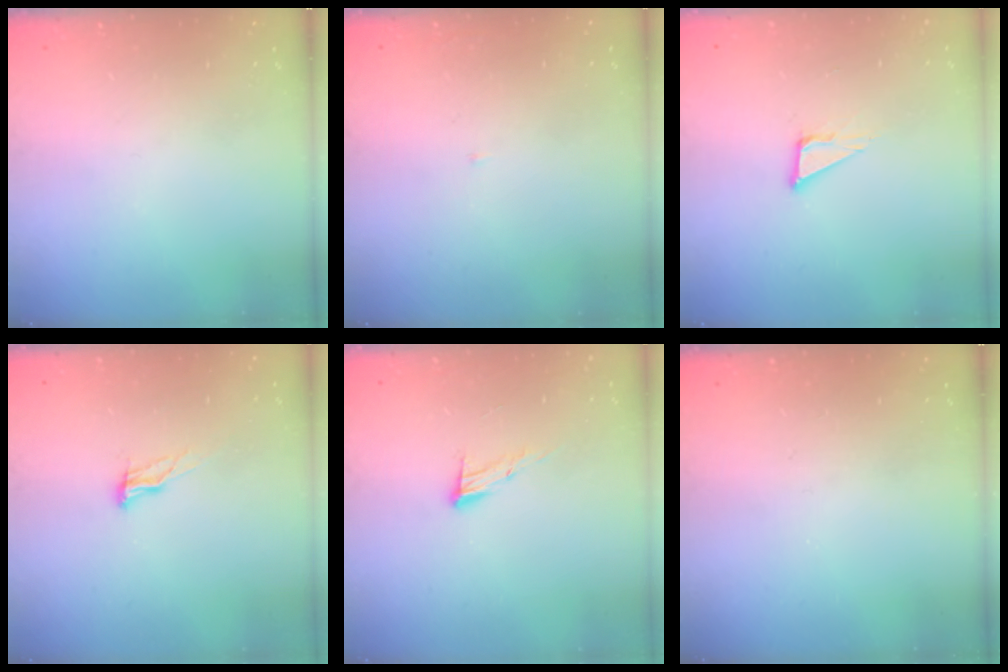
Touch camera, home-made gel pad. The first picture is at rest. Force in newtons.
{"total": 2.0, "press": 2.0, "slide": 0.2}
{"total": 5.3, "press": 5.3, "slide": 0.3}
{"total": 7.9, "press": 7.6, "slide": 2.2}
{"total": 8.3, "press": 8.2, "slide": 1.3}
{"total": 0.0}